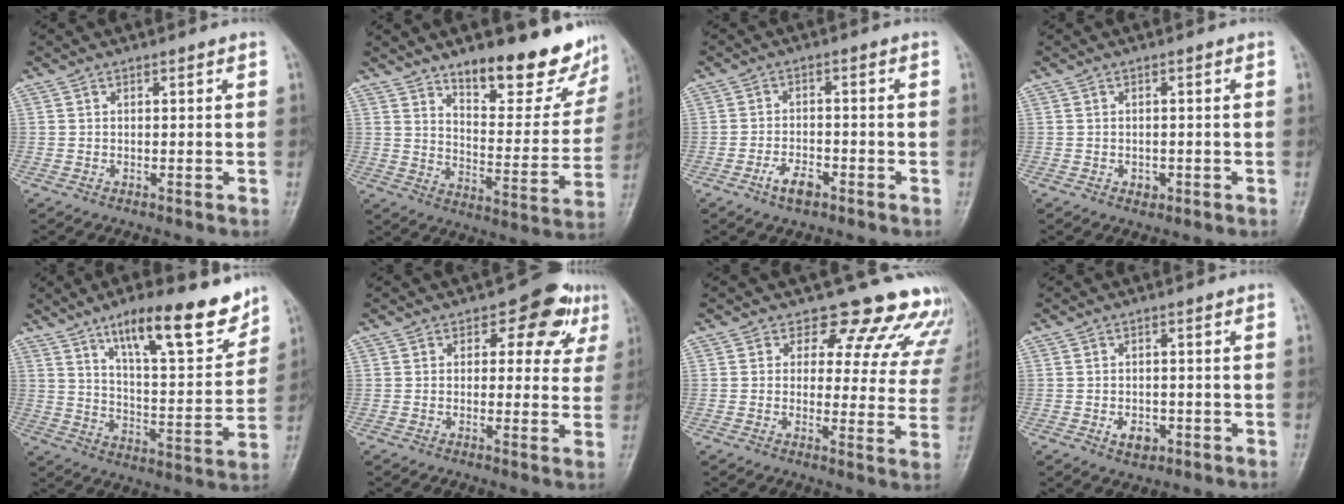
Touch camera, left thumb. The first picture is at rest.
{"total": 19.0, "force": [13.8, 6.8, 11.2], "torque": [-0.099, -0.097, 0.201]}
{"total": 4.4, "force": [-2.6, 2.1, 2.9], "torque": [-0.050, 0.015, -0.047]}
{"total": 1.7, "force": [-0.6, 1.3, 0.9], "torque": [-0.004, 0.002, -0.006]}
{"total": 17.7, "force": [11.8, 4.9, 12.3], "torque": [-0.152, -0.067, 0.193]}
{"total": 8.3, "force": [3.5, 5.2, 5.5], "torque": [-0.018, -0.003, 0.034]}
{"total": 14.6, "force": [12.9, 6.1, 3.0], "torque": [0.027, -0.088, 0.121]}
{"total": 3.6, "force": [-1.3, 2.6, 2.2], "torque": [-0.023, 0.004, -0.017]}